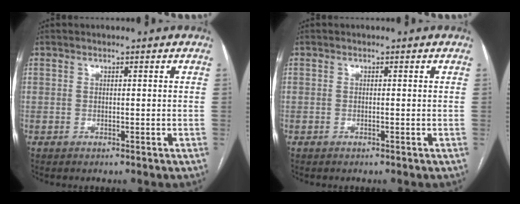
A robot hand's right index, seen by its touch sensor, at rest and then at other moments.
{"total": 0.0}